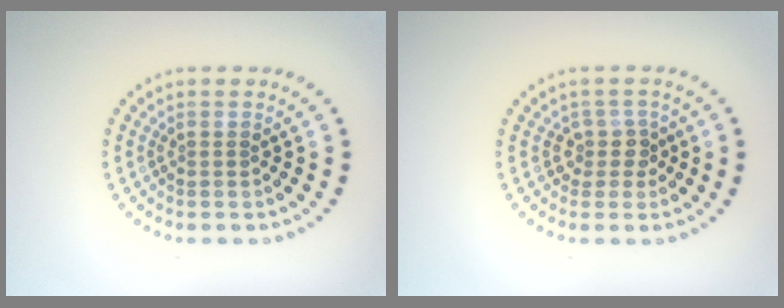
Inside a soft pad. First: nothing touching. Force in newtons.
{"total": 1.9, "press": 1.3, "slide": 1.4}